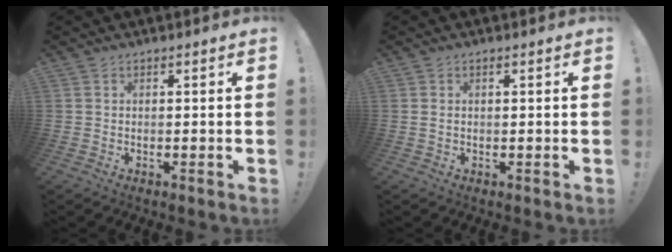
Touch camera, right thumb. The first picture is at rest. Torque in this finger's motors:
{"motor_torque": [0.00, -0.14, -0.02, 0.19, 0.06]}